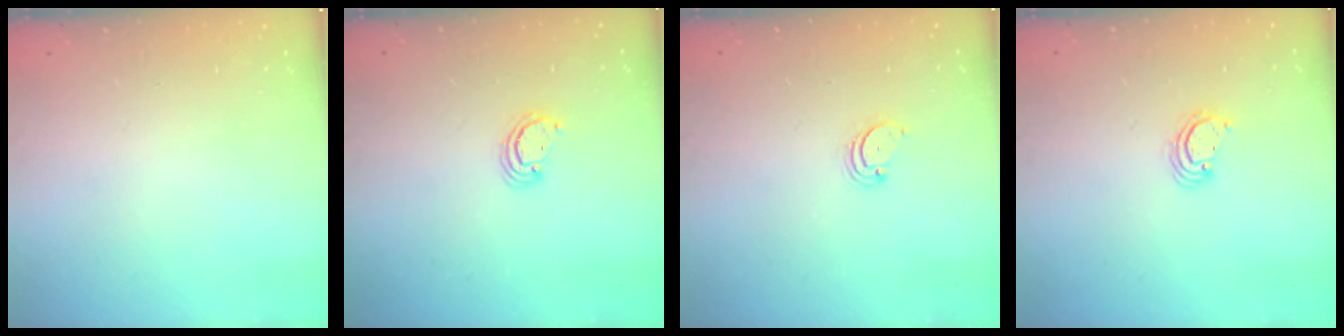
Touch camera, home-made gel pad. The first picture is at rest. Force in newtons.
{"total": 2.6, "press": 2.5, "slide": 0.3}
{"total": 2.6, "press": 2.5, "slide": 0.3}
{"total": 2.2, "press": 2.2, "slide": 0.2}